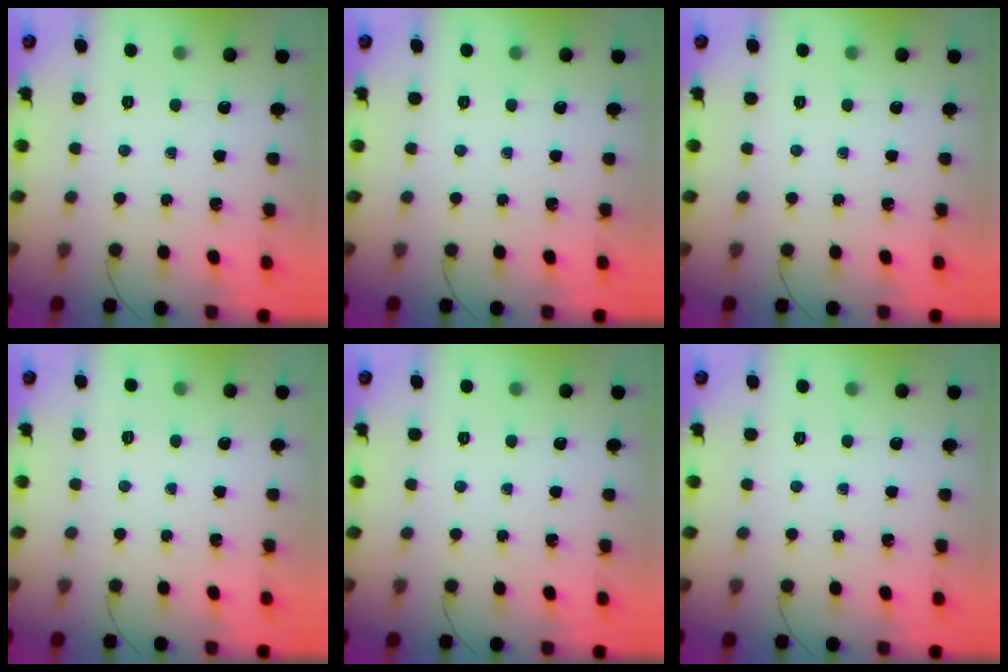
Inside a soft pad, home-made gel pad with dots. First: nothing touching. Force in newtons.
{"total": 0.0}
{"total": 0.0}
{"total": 6.3, "press": 6.1, "slide": 1.6}
{"total": 0.0}
{"total": 0.0}